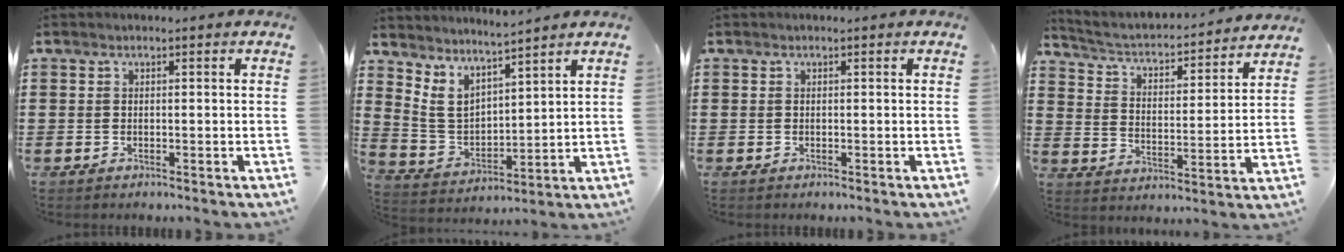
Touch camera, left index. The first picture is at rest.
{"total": 5.1, "force": [4.6, 1.9, 1.2], "torque": [-0.049, -0.028, 0.081]}
{"total": 0.0}
{"total": 3.0, "force": [2.7, 0.5, 1.2], "torque": [-0.042, -0.029, 0.034]}